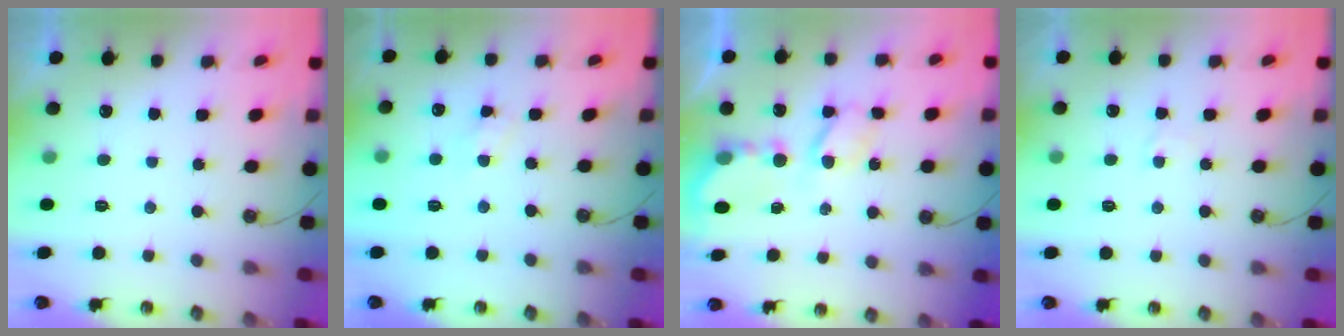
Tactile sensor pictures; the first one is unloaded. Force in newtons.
{"total": 4.9, "press": 4.8, "slide": 0.7}
{"total": 5.7, "press": 5.7, "slide": 0.4}
{"total": 2.9, "press": 2.9, "slide": 0.4}